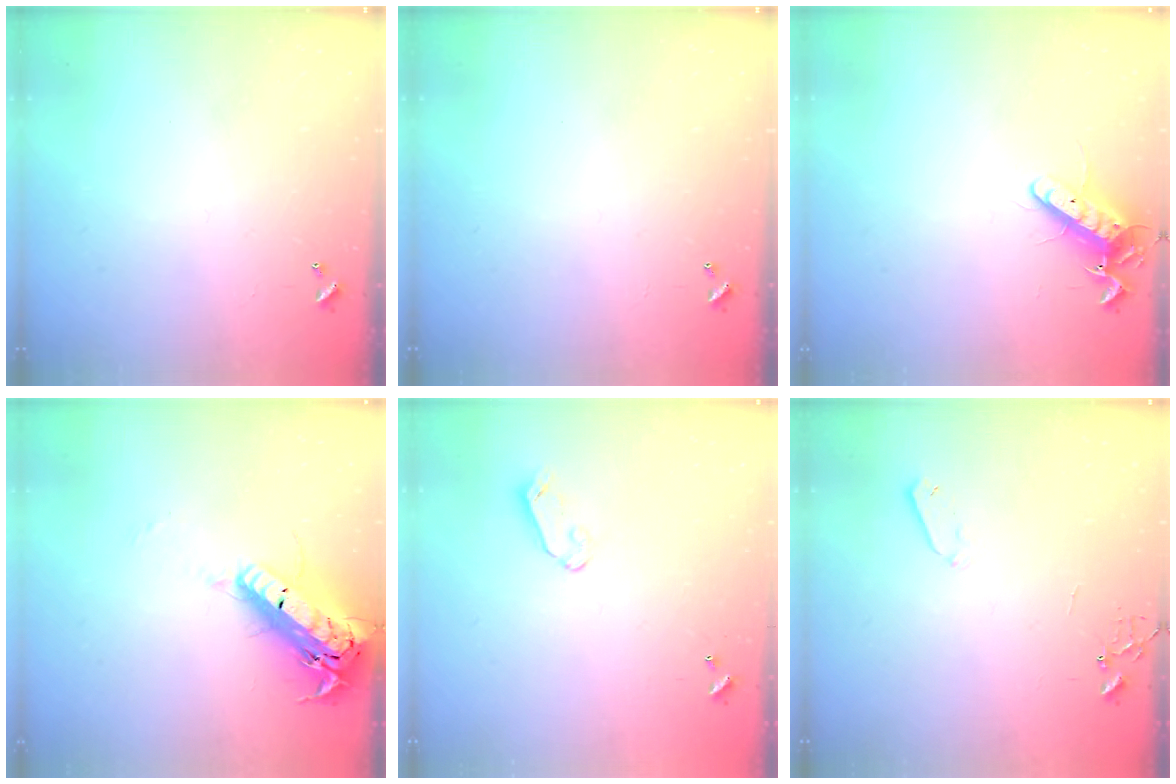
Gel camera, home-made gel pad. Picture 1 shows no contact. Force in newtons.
{"total": 0.0}
{"total": 11.3, "press": 11.2, "slide": 0.9}
{"total": 21.3, "press": 20.9, "slide": 4.3}
{"total": 4.8, "press": 4.8, "slide": 0.5}
{"total": 4.0, "press": 3.9, "slide": 0.8}